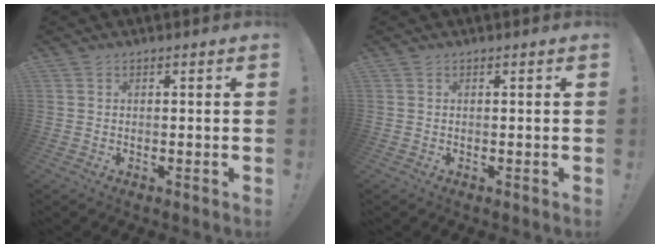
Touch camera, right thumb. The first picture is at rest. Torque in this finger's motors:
{"motor_torque": [0.00, 0.00, 0.03, 0.04, 0.00]}